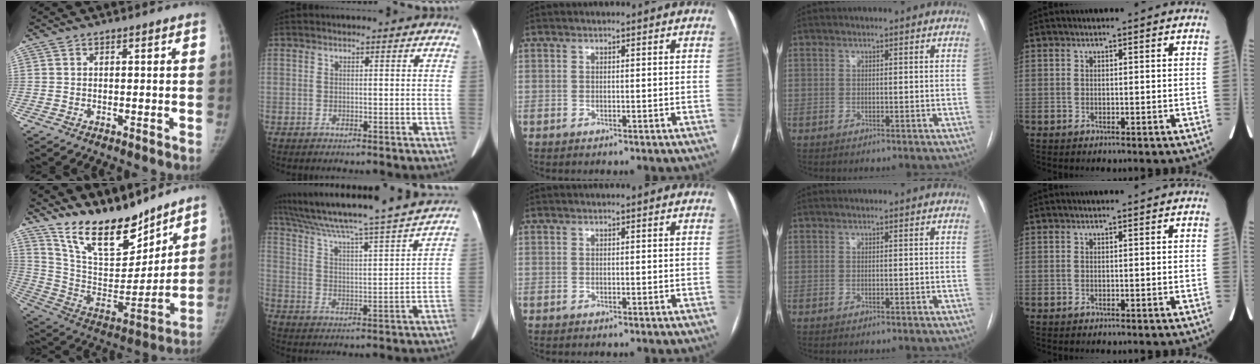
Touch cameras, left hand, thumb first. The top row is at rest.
{"thumb": {"total": 18.9, "force": [15.8, 6.4, 8.3], "torque": [-0.093, -0.107, 0.284]}, "index": {"total": 21.4, "force": [18.9, -1.7, 9.9], "torque": [-0.176, -0.018, 0.281]}}